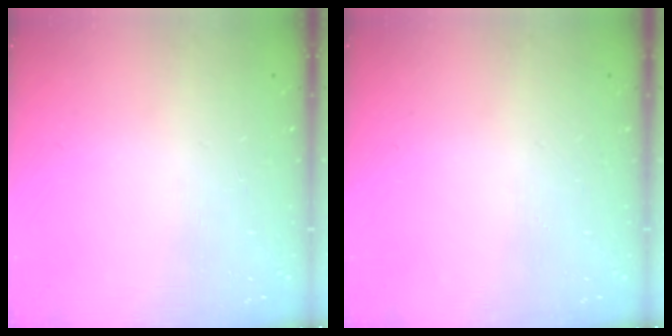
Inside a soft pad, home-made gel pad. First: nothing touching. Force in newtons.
{"total": 0.0}